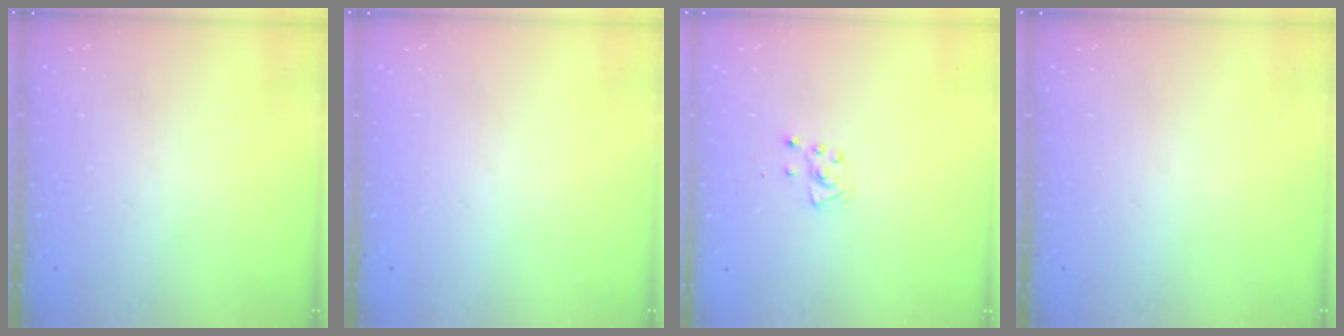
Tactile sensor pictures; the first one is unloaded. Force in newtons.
{"total": 0.0}
{"total": 4.1, "press": 4.1, "slide": 0.4}
{"total": 0.0}